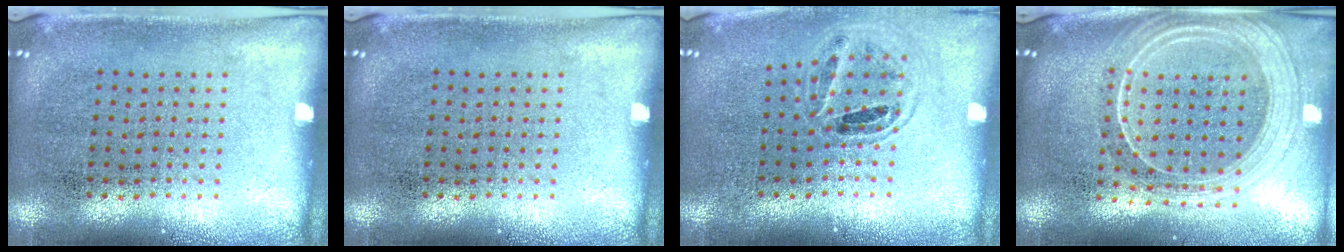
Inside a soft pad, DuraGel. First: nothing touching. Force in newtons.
{"total": 0.0}
{"total": 0.9, "press": 0.9, "slide": 0.2}
{"total": 2.3, "press": 2.0, "slide": 1.1}